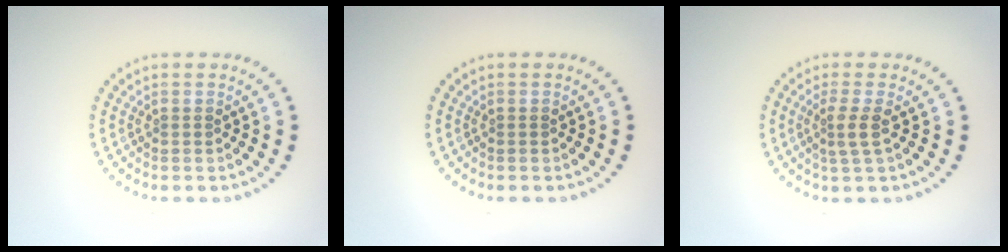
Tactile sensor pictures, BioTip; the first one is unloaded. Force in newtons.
{"total": 0.0}
{"total": 2.0, "press": 1.5, "slide": 1.4}